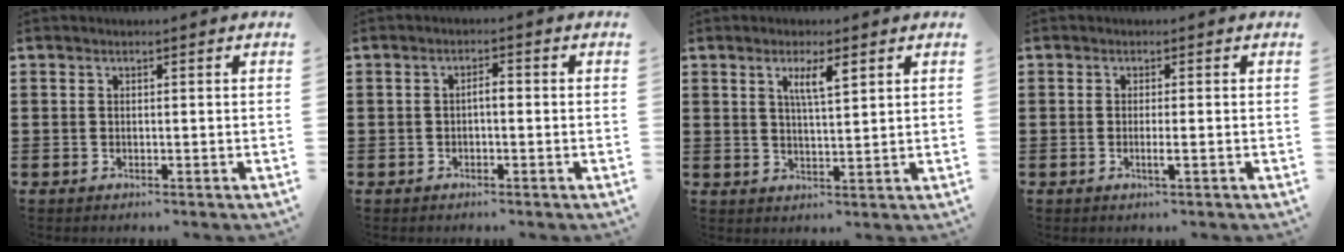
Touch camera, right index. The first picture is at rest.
{"total": 1.7, "force": [-0.4, 0.5, 1.6], "torque": [-0.029, 0.002, -0.008]}
{"total": 4.0, "force": [1.8, 0.9, 3.4], "torque": [-0.064, 0.002, 0.028]}
{"total": 1.7, "force": [-0.5, 0.0, 1.6], "torque": [-0.026, -0.004, -0.010]}